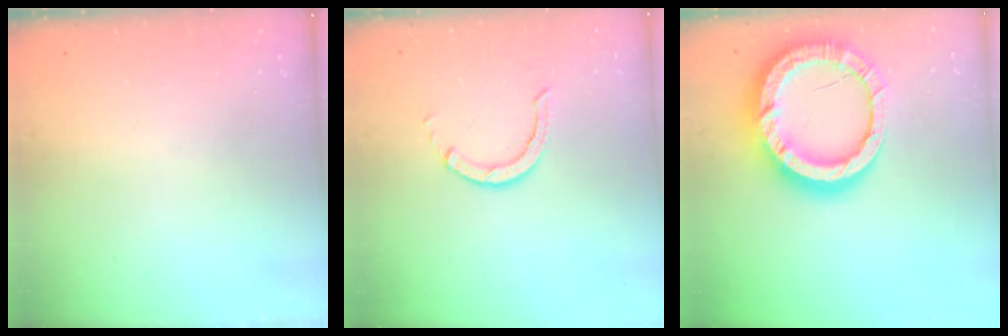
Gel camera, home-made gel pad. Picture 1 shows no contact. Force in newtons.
{"total": 3.2, "press": 3.2, "slide": 0.4}
{"total": 21.5, "press": 21.5, "slide": 1.8}